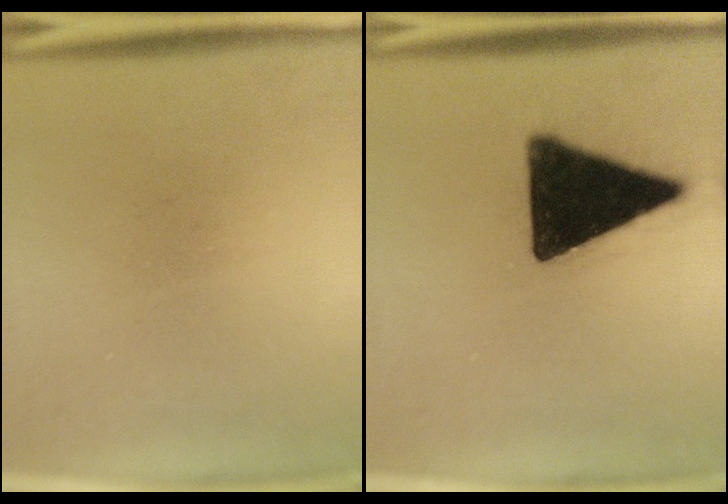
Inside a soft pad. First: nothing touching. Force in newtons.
{"total": 19.1}